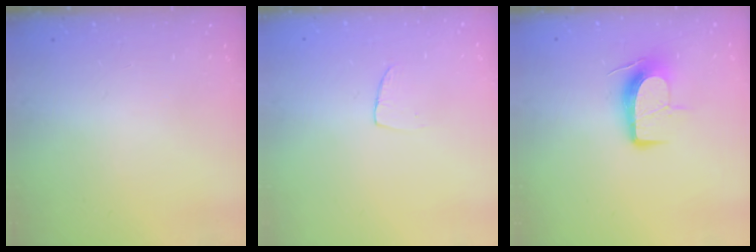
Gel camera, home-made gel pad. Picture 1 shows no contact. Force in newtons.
{"total": 4.0, "press": 4.0, "slide": 0.3}
{"total": 10.5, "press": 10.5, "slide": 0.9}